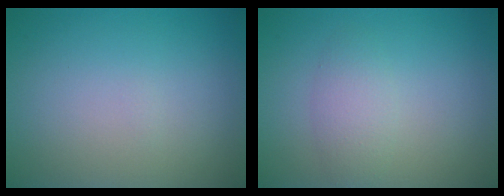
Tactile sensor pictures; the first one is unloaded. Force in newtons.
{"total": 2.1, "press": 2.1, "slide": 0.1}